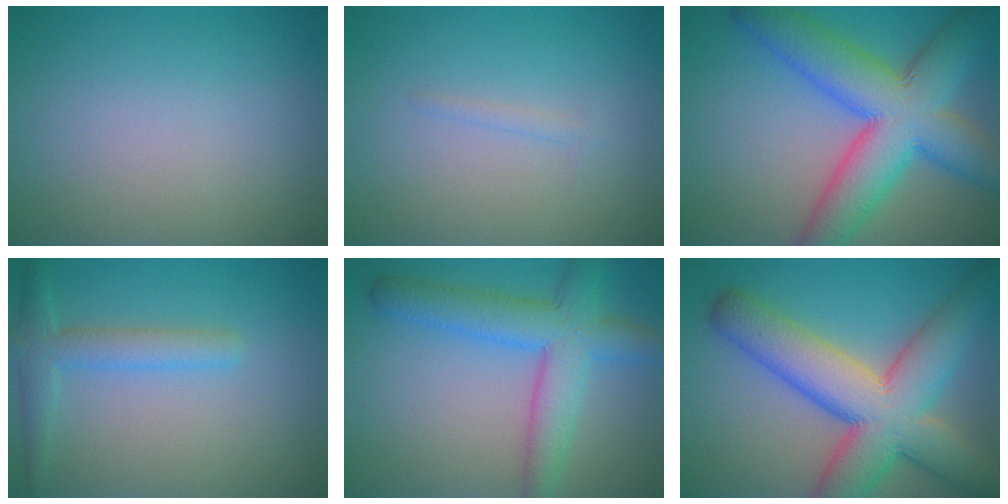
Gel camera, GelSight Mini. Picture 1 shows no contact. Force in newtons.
{"total": 0.7, "press": 0.7, "slide": 0.1}
{"total": 11.0, "press": 11.0, "slide": 0.3}
{"total": 3.0, "press": 3.0, "slide": 0.1}
{"total": 6.3, "press": 6.3, "slide": 0.3}
{"total": 11.6, "press": 11.6, "slide": 0.7}